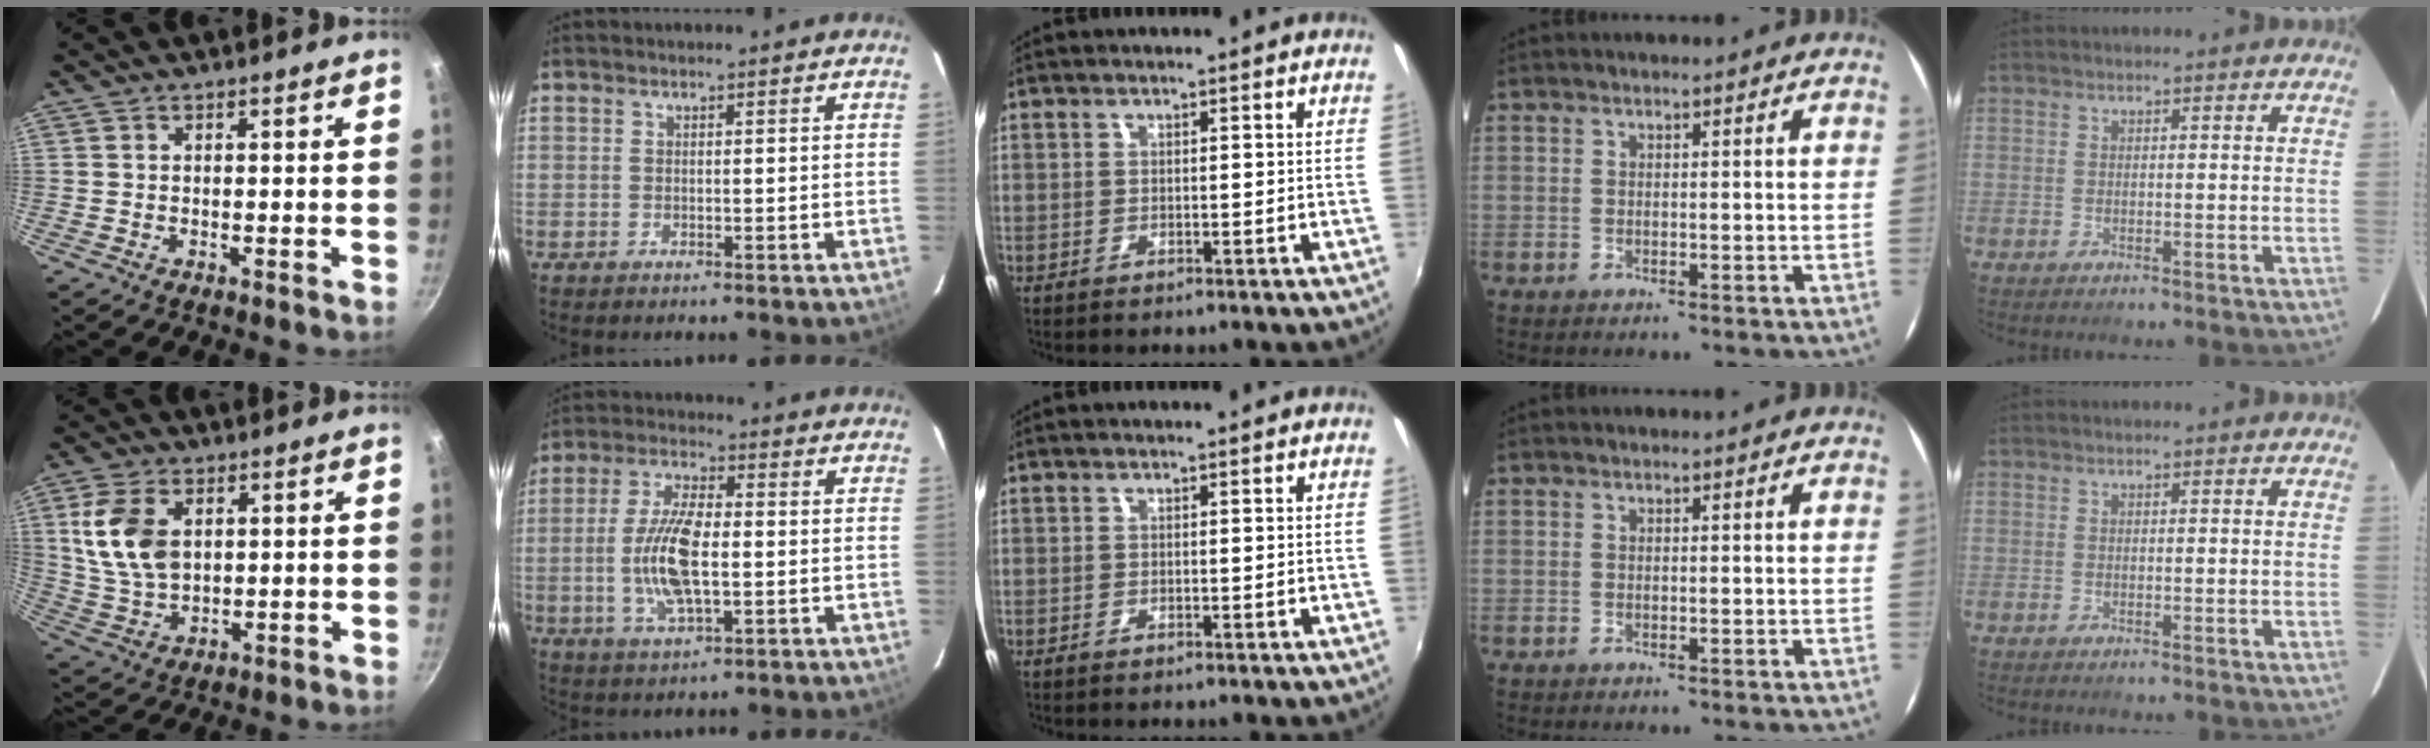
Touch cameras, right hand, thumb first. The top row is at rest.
{"thumb": {"total": 11.9, "force": [2.8, 7.8, 8.6], "torque": [-0.152, -0.014, 0.062]}, "index": {"total": 11.4, "force": [-1.3, 4.2, 10.6], "torque": [-0.214, 0.000, -0.024]}}